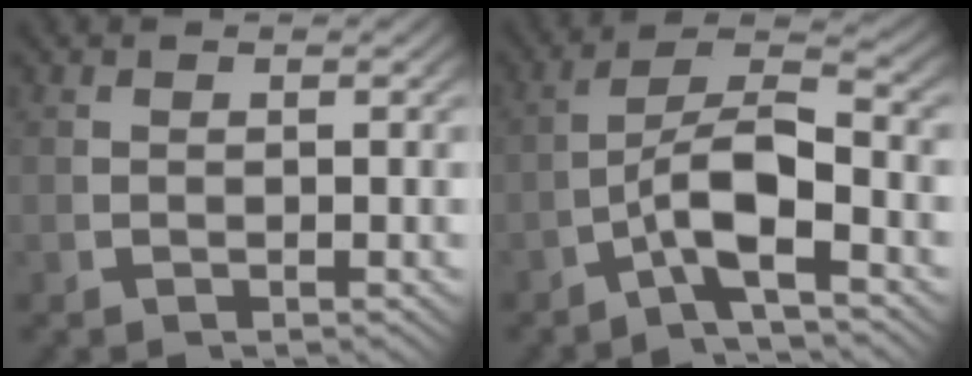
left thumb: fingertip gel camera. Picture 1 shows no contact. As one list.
[{"total": 7.4, "force": [-1.0, 3.8, 6.3], "torque": [-0.123, -0.019, -0.016]}]